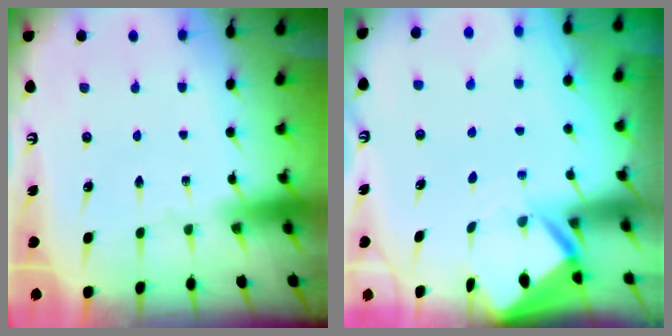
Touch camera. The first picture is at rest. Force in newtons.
{"total": 3.2, "press": 3.2, "slide": 0.3}